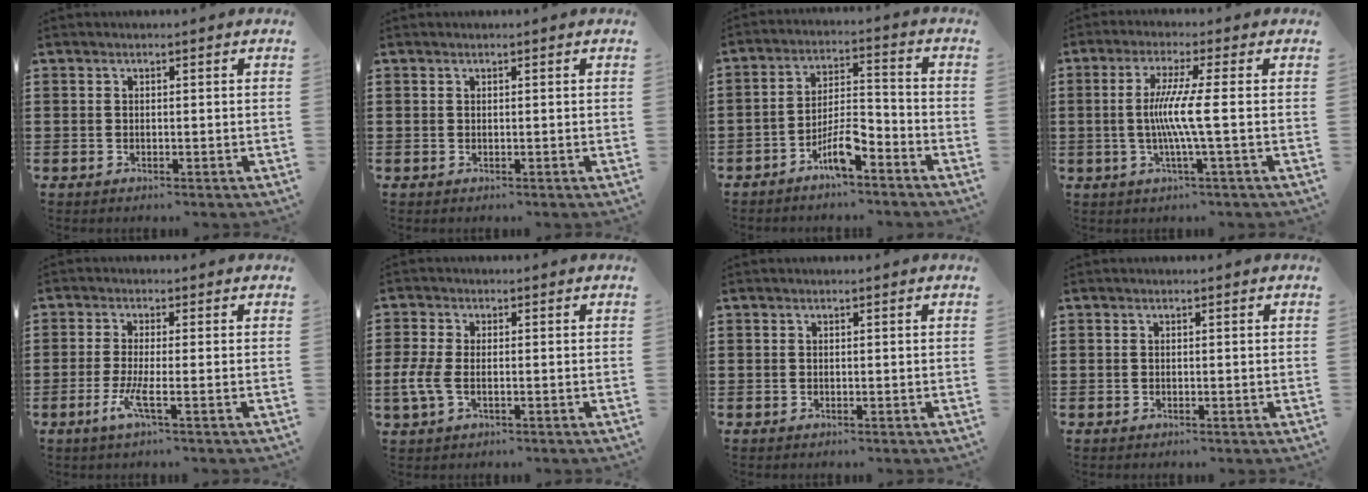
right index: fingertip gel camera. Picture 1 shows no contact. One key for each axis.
{"total": 0.0}
{"total": 6.5, "fx": -4.6, "fy": 1.7, "fz": 4.4, "tx": -0.091, "ty": 0.005, "tz": -0.088}
{"total": 6.9, "fx": -0.5, "fy": -0.7, "fz": 6.8, "tx": -0.137, "ty": -0.014, "tz": -0.020}
{"total": 4.3, "fx": -1.7, "fy": 0.2, "fz": 3.9, "tx": -0.092, "ty": -0.019, "tz": -0.038}
{"total": 3.9, "fx": -1.2, "fy": 2.0, "fz": 3.2, "tx": -0.092, "ty": -0.009, "tz": -0.031}
{"total": 0.0}
{"total": 0.0}